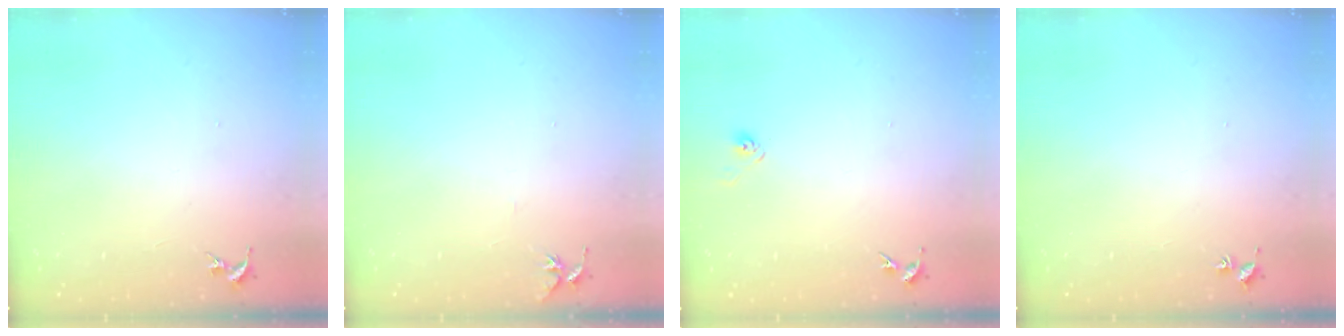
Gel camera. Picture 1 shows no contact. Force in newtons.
{"total": 4.9, "press": 4.8, "slide": 0.5}
{"total": 2.8, "press": 2.6, "slide": 1.1}
{"total": 1.8, "press": 1.8, "slide": 0.2}